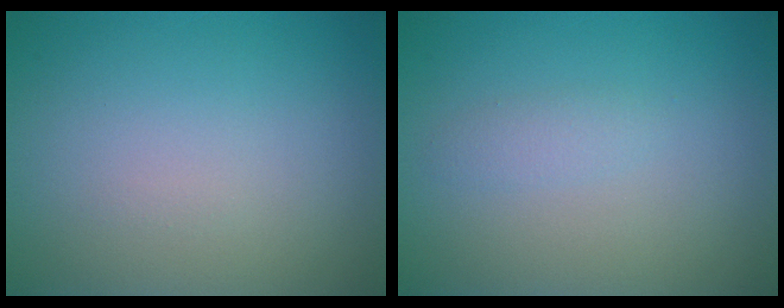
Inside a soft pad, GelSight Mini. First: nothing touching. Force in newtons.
{"total": 0.9, "press": 0.9, "slide": 0.0}